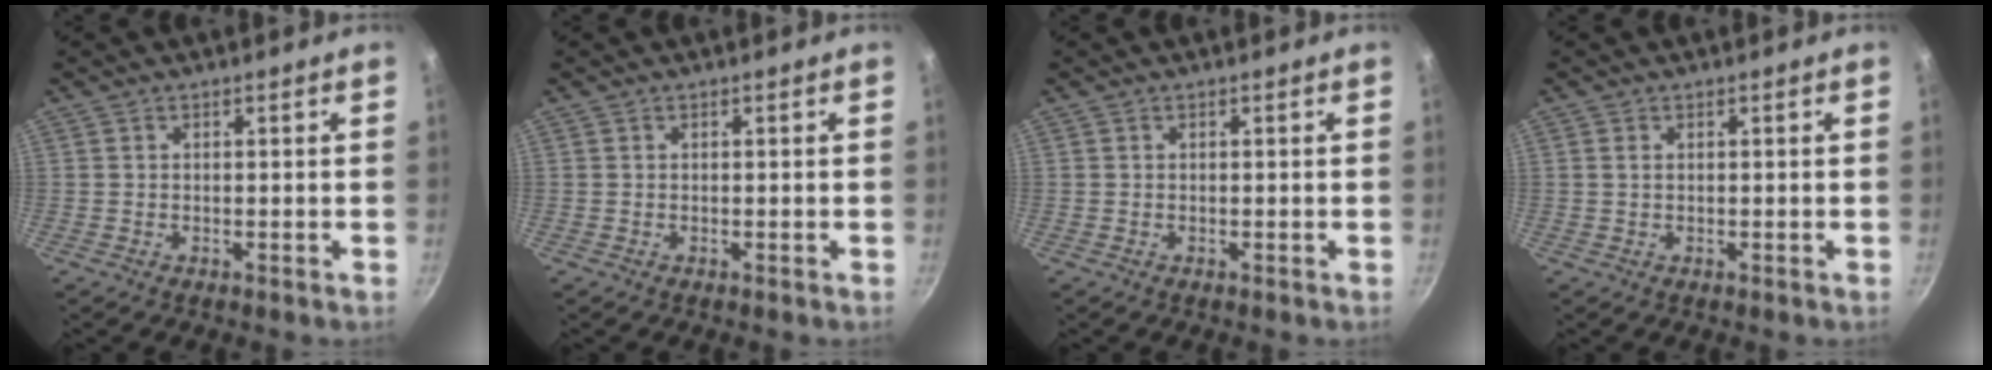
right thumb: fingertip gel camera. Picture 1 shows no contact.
{"total": 0.0}
{"total": 0.0}
{"total": 0.8, "force": [0.2, 0.5, 0.6], "torque": [-0.011, 0.001, 0.003]}